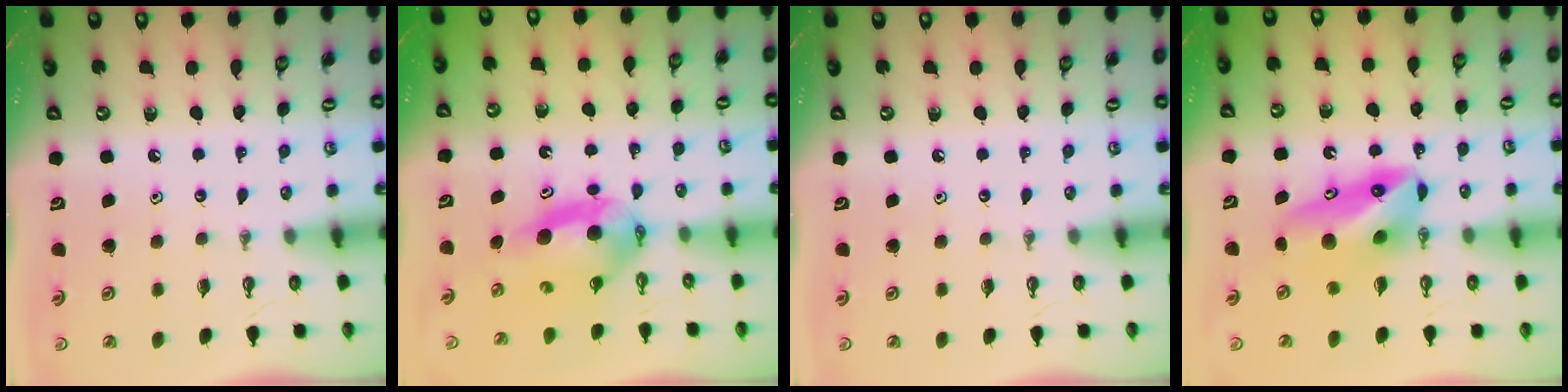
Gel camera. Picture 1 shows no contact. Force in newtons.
{"total": 7.3, "press": 4.9, "slide": 5.3}
{"total": 0.0}
{"total": 9.7, "press": 9.6, "slide": 1.4}